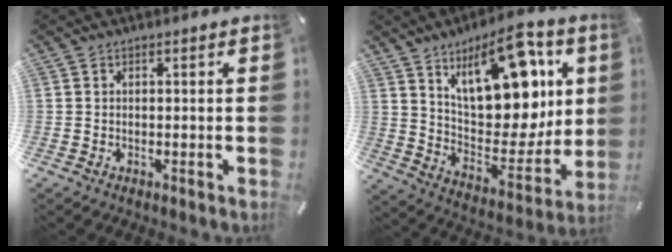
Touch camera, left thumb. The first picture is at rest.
{"total": 20.6, "force": [10.6, 10.5, 14.2], "torque": [-0.194, -0.071, 0.181]}